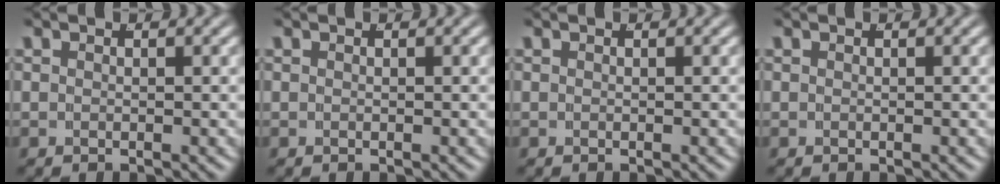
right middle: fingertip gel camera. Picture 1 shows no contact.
{"total": 0.0}
{"total": 0.0}
{"total": 0.0}